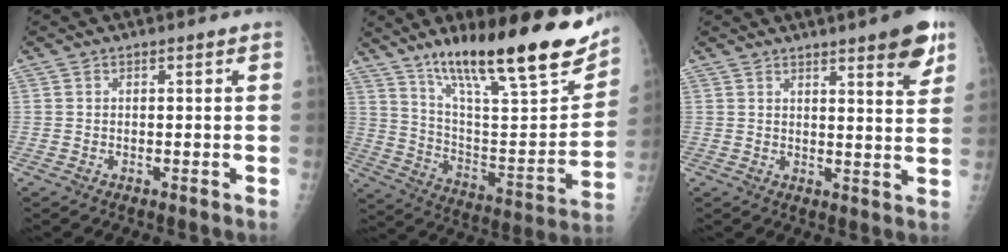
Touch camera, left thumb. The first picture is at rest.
{"total": 27.7, "force": [18.4, 5.9, 19.8], "torque": [-0.281, -0.067, 0.304]}
{"total": 8.0, "force": [4.9, 1.4, 6.2], "torque": [-0.068, -0.026, 0.063]}